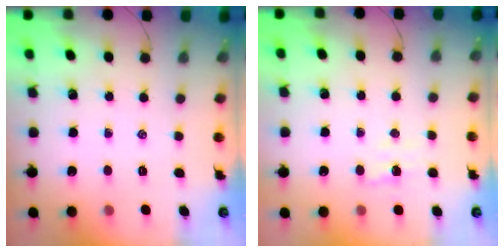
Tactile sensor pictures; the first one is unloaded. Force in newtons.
{"total": 4.2, "press": 4.0, "slide": 1.3}